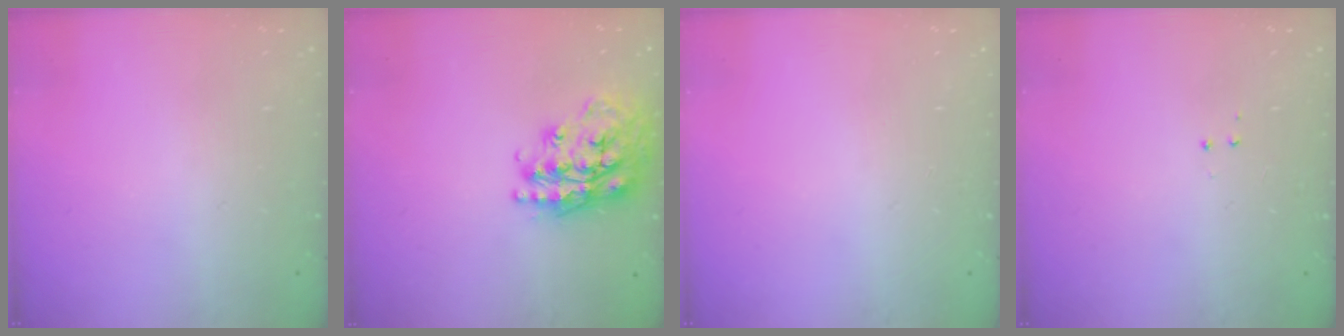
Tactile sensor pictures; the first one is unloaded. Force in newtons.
{"total": 20.8, "press": 20.8, "slide": 1.4}
{"total": 0.0}
{"total": 4.0, "press": 4.0, "slide": 0.4}